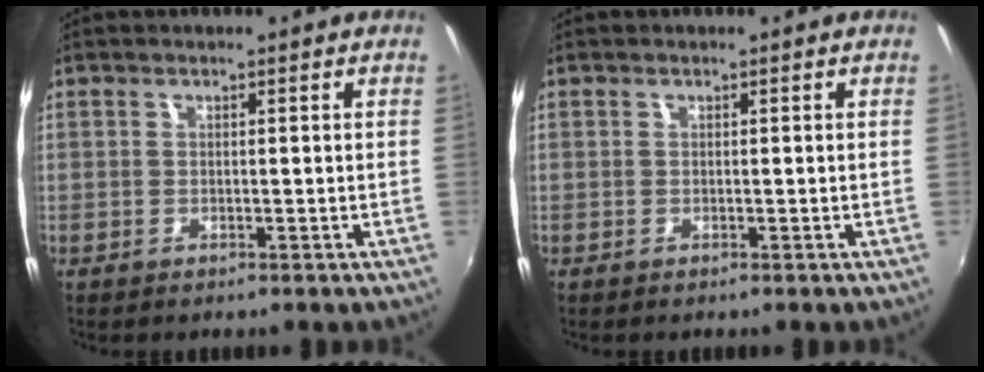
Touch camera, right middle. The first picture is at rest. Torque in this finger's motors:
{"motor_torque": [-0.04, 0.05, 0.00, 0.00]}